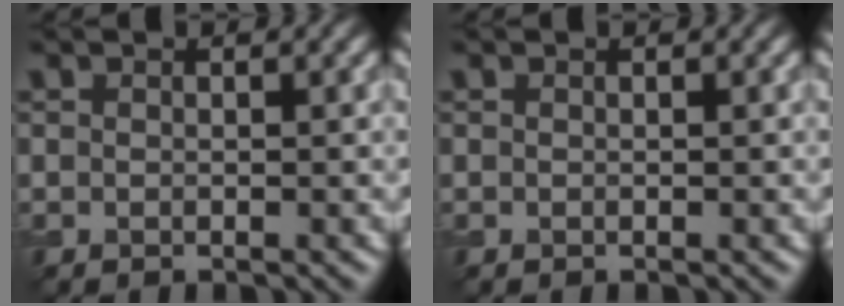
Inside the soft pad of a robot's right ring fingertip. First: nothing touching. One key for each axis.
{"total": 0.0}